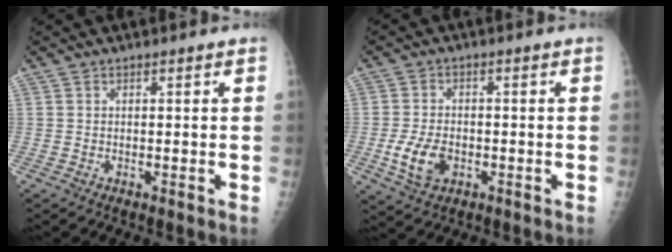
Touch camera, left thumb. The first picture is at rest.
{"total": 6.8, "force": [-1.9, 4.5, 4.8], "torque": [-0.090, 0.002, -0.030]}